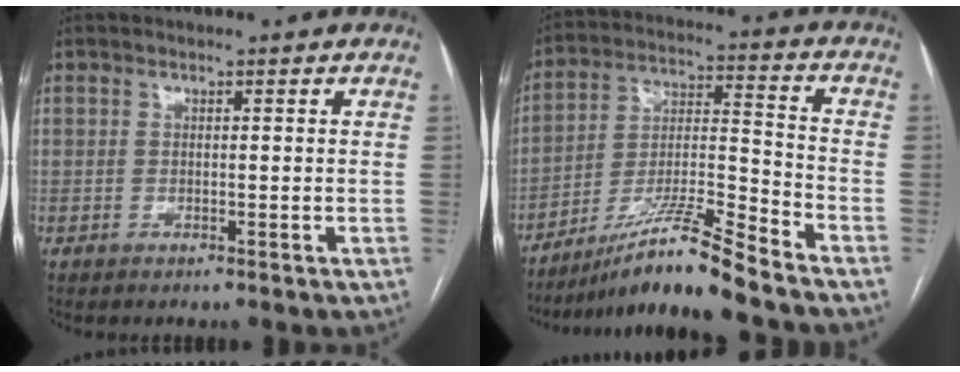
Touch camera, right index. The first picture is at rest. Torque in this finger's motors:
{"motor_torque": [0.83, -1.04, 0.56, 0.14]}